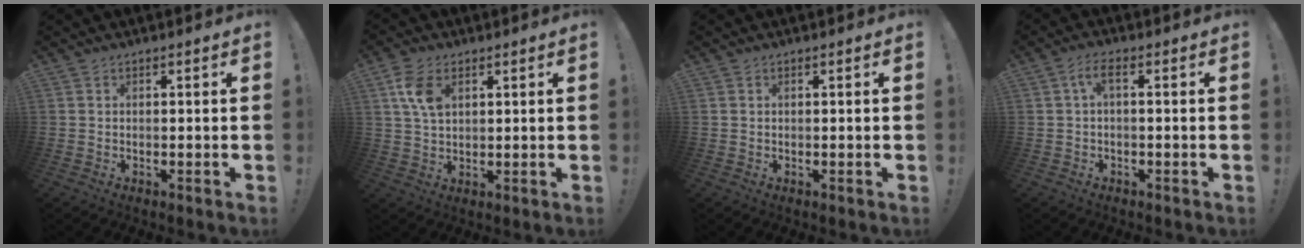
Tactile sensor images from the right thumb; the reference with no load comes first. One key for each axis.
{"total": 8.2, "fx": 3.2, "fy": 5.0, "fz": 5.6, "tx": -0.103, "ty": -0.003, "tz": 0.062}
{"total": 0.0}
{"total": 3.9, "fx": 0.2, "fy": 1.0, "fz": 3.7, "tx": -0.079, "ty": -0.001, "tz": 0.001}